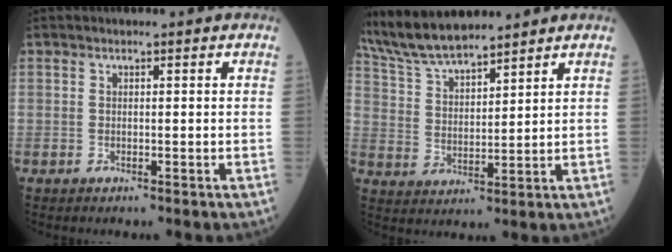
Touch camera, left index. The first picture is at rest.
{"total": 10.6, "force": [9.7, 1.1, 4.1], "torque": [-0.096, 0.017, 0.193]}